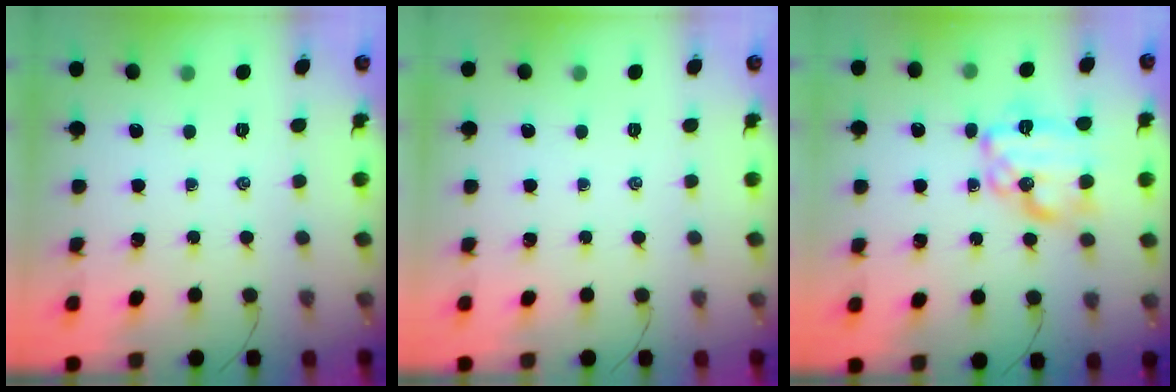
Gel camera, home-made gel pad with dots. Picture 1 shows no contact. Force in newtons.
{"total": 0.0}
{"total": 16.2, "press": 16.2, "slide": 1.1}